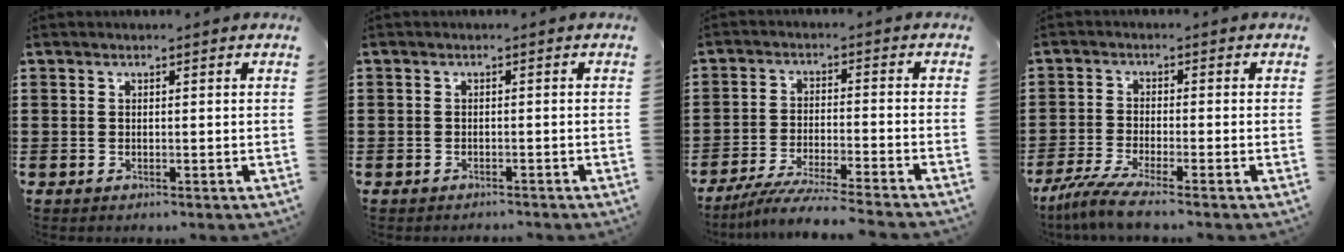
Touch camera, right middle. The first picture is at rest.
{"total": 0.9, "force": [-0.8, 0.2, -0.1], "torque": [-0.001, 0.002, -0.019]}
{"total": 5.5, "force": [-5.1, -0.6, 2.0], "torque": [-0.046, -0.022, -0.099]}
{"total": 4.3, "force": [-3.3, -0.3, 2.7], "torque": [-0.076, -0.025, -0.068]}